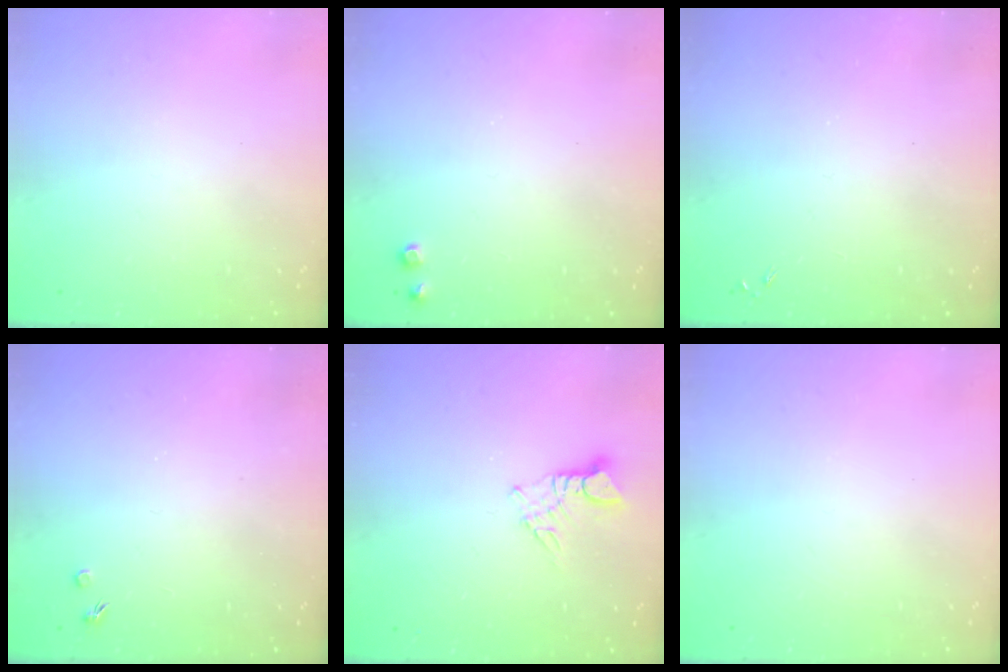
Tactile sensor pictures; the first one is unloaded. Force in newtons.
{"total": 6.7, "press": 6.7, "slide": 0.7}
{"total": 0.0}
{"total": 1.7, "press": 1.7, "slide": 0.3}
{"total": 3.8, "press": 3.8, "slide": 0.3}
{"total": 0.0}